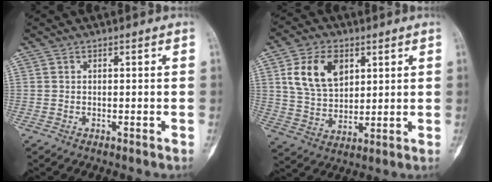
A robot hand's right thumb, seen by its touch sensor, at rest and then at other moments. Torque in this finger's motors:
{"motor_torque": [-0.23, 1.45, 0.30, -0.11, 0.06]}